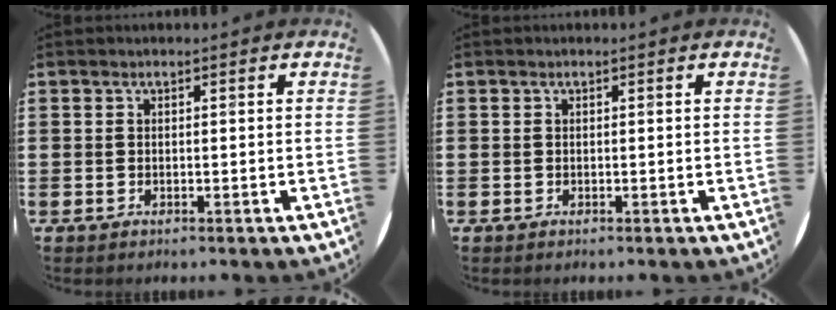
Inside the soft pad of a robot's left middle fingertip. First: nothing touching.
{"total": 0.0}